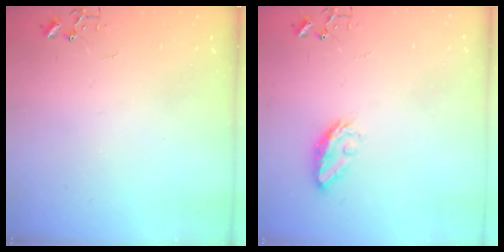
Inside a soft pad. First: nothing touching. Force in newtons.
{"total": 7.3, "press": 7.3, "slide": 0.5}